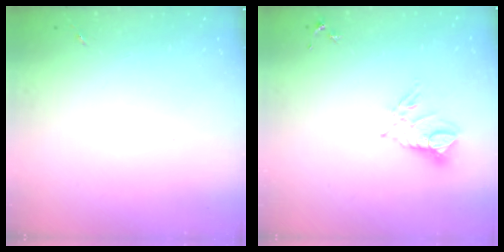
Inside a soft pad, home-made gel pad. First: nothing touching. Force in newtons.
{"total": 9.4, "press": 9.4, "slide": 0.9}